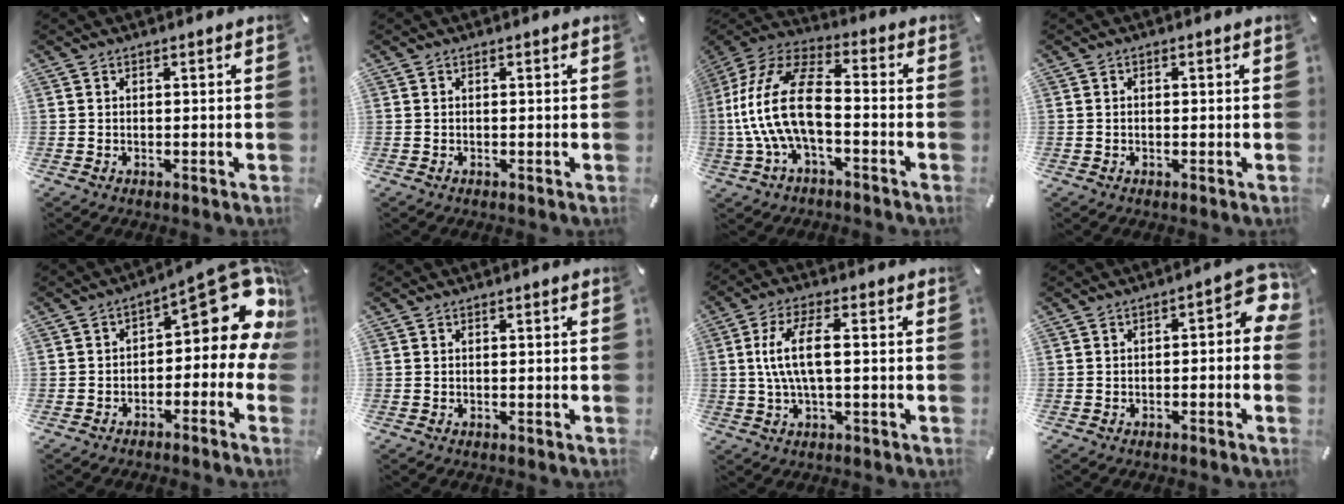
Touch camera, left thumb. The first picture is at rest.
{"total": 0.0}
{"total": 17.5, "force": [-3.1, 8.5, 15.0], "torque": [-0.316, 0.008, -0.052]}
{"total": 0.6, "force": [-0.2, 0.4, 0.3], "torque": [-0.008, 0.001, -0.004]}
{"total": 13.6, "force": [5.3, 6.3, 10.8], "torque": [-0.122, -0.052, 0.081]}
{"total": 0.0}
{"total": 9.3, "force": [0.6, 3.2, 8.8], "torque": [-0.186, -0.003, 0.003]}
{"total": 5.7, "force": [-0.6, 2.9, 4.8], "torque": [-0.064, 0.002, -0.016]}